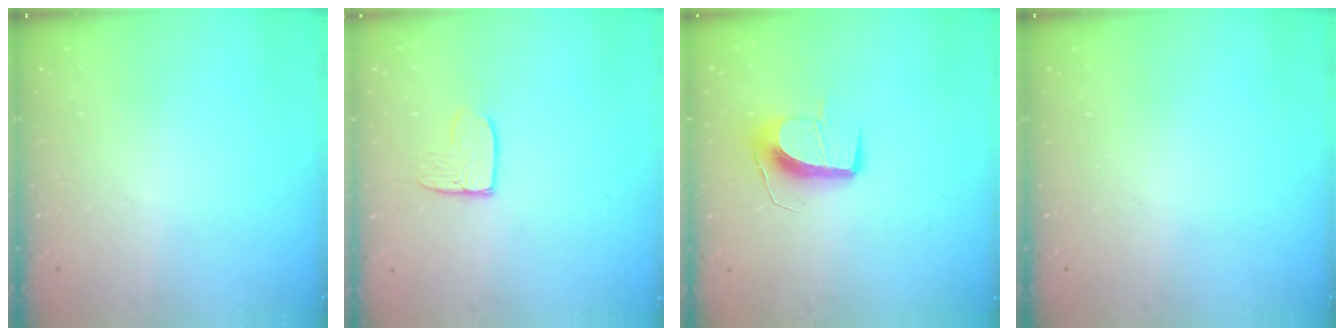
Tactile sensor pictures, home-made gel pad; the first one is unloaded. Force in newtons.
{"total": 7.9, "press": 7.9, "slide": 0.6}
{"total": 11.3, "press": 11.3, "slide": 0.7}
{"total": 0.0}